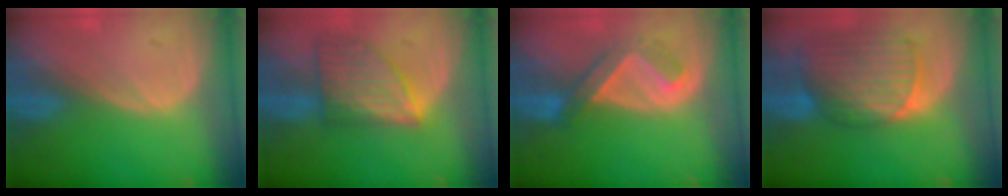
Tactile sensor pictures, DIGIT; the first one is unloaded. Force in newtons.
{"total": 7.7, "press": 7.0, "slide": 3.1}
{"total": 5.1, "press": 4.7, "slide": 2.0}
{"total": 10.3, "press": 8.7, "slide": 5.5}